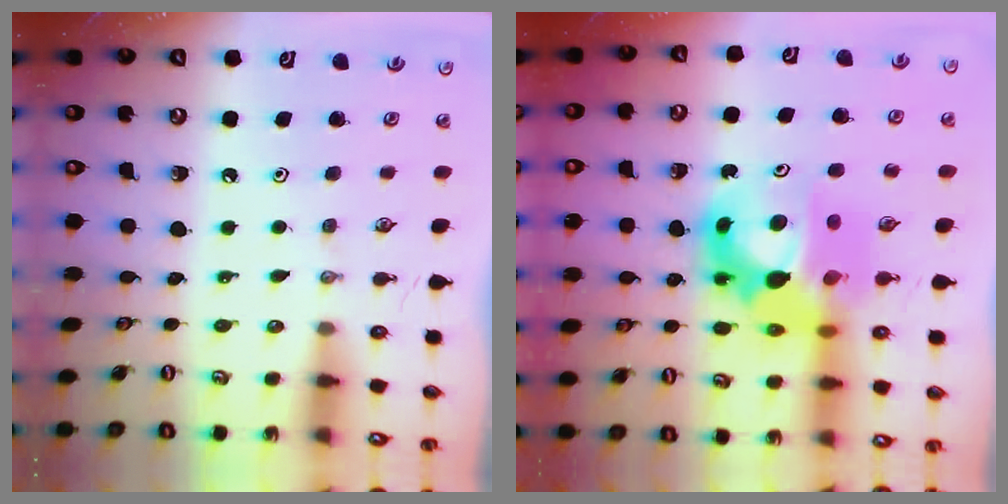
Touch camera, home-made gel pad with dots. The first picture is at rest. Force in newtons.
{"total": 15.7, "press": 15.6, "slide": 1.3}